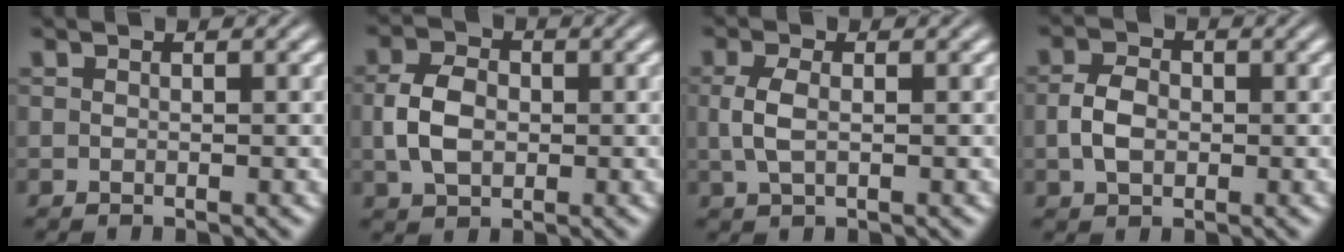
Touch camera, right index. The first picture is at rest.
{"total": 3.1, "force": [-0.1, 1.8, 2.5], "torque": [-0.044, -0.005, 0.009]}
{"total": 1.8, "force": [0.1, 0.1, 1.8], "torque": [-0.042, -0.006, 0.012]}
{"total": 2.0, "force": [-0.3, 1.0, 1.8], "torque": [-0.032, -0.005, 0.003]}